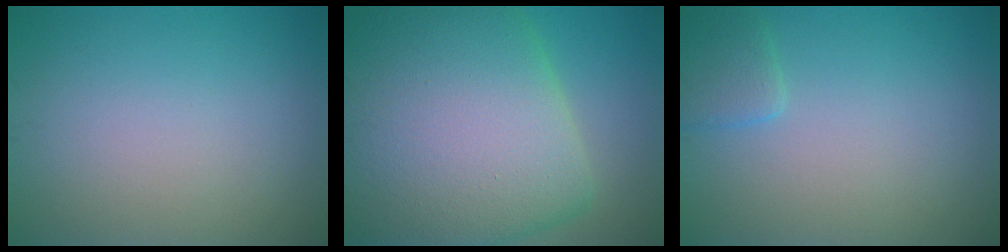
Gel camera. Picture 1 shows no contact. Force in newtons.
{"total": 15.9, "press": 15.9, "slide": 1.0}
{"total": 1.7, "press": 1.7, "slide": 0.1}